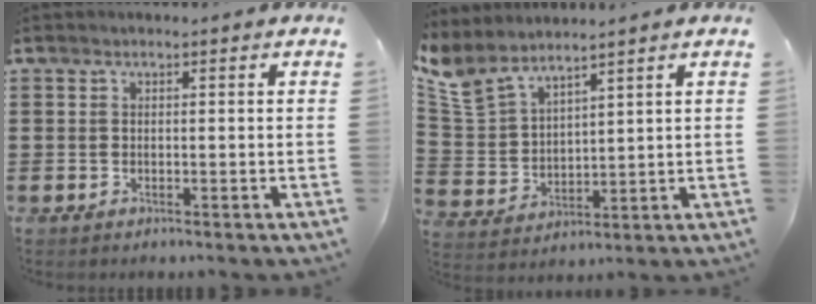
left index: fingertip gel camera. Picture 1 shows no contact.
{"total": 7.0, "force": [6.0, 2.3, 2.7], "torque": [-0.081, -0.021, 0.111]}